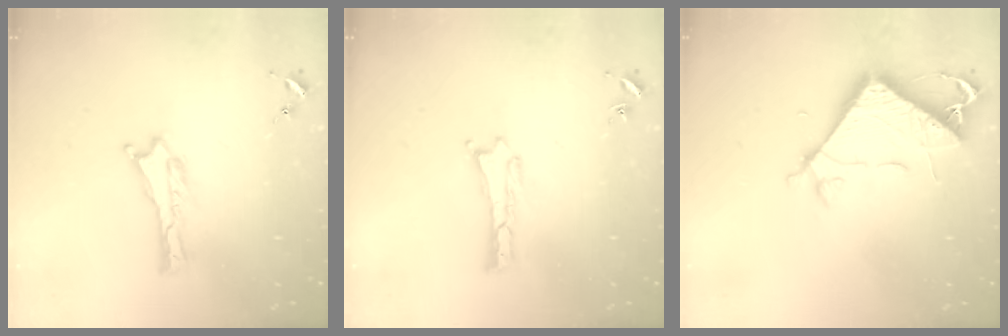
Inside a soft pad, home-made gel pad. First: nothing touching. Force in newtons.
{"total": 0.0}
{"total": 7.1, "press": 7.1, "slide": 0.6}